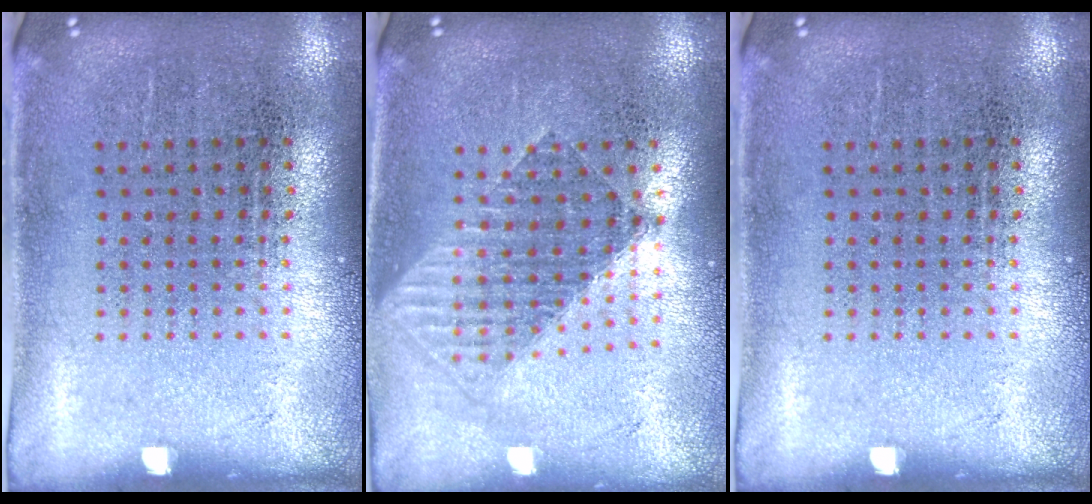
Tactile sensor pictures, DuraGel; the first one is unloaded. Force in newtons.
{"total": 1.5, "press": 1.2, "slide": 0.8}
{"total": 0.0}